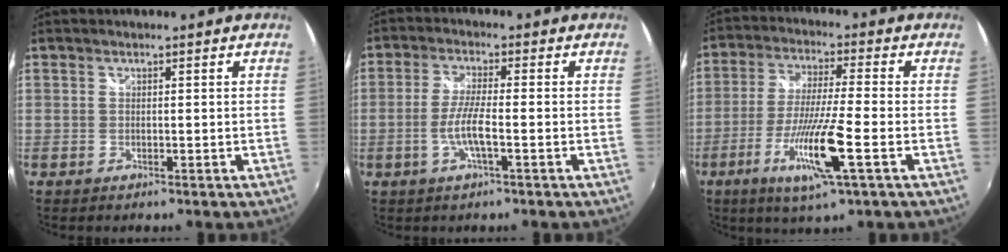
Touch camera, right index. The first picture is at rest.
{"total": 5.0, "force": [-1.9, -0.2, 4.6], "torque": [-0.097, -0.003, -0.038]}
{"total": 12.7, "force": [-5.0, 0.0, 11.7], "torque": [-0.238, -0.019, -0.094]}